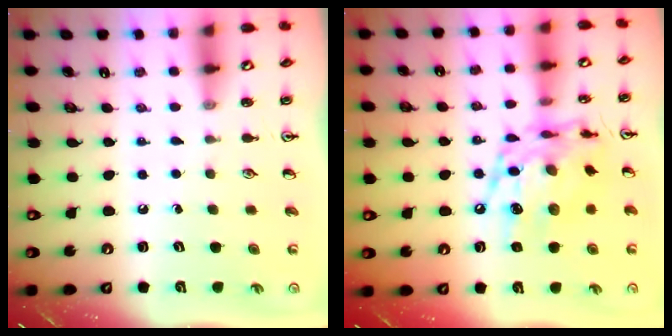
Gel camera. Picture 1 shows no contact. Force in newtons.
{"total": 15.5, "press": 15.5, "slide": 1.3}